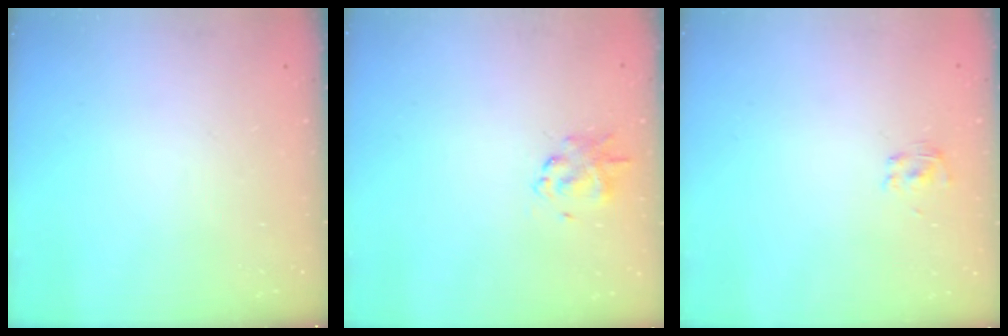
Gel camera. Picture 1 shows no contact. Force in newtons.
{"total": 1.9, "press": 1.8, "slide": 0.6}
{"total": 1.9, "press": 1.6, "slide": 1.0}